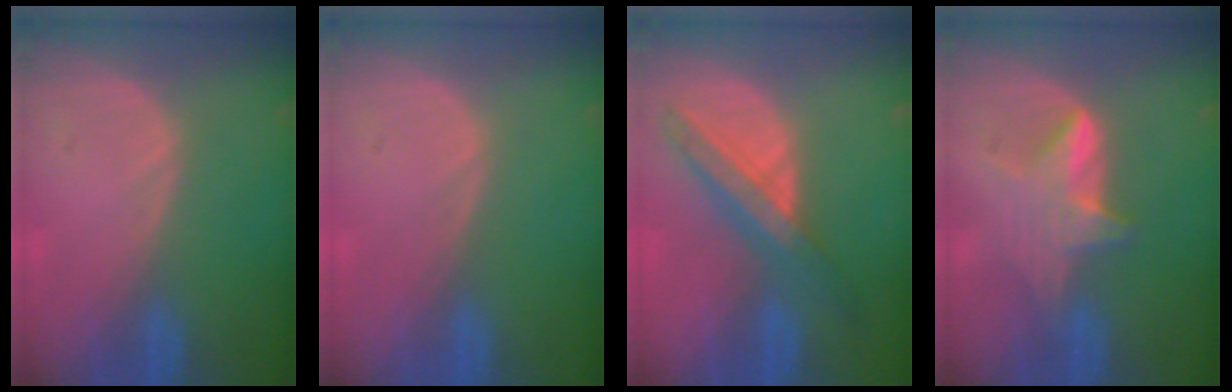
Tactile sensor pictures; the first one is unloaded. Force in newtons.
{"total": 0.0}
{"total": 6.9, "press": 6.6, "slide": 1.7}
{"total": 6.1, "press": 5.7, "slide": 2.1}